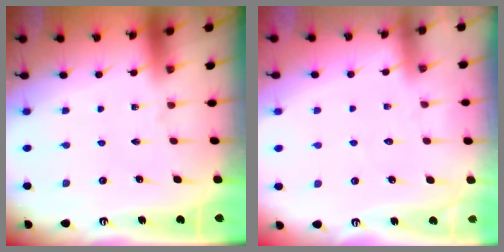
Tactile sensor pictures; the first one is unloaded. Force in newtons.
{"total": 2.5, "press": 2.5, "slide": 0.3}